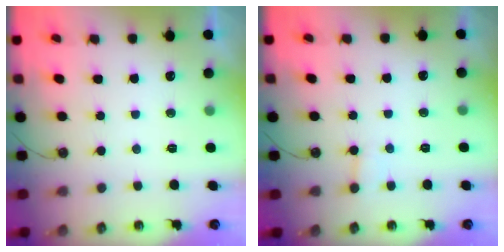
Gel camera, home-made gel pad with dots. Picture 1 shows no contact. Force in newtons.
{"total": 4.4, "press": 4.3, "slide": 0.3}